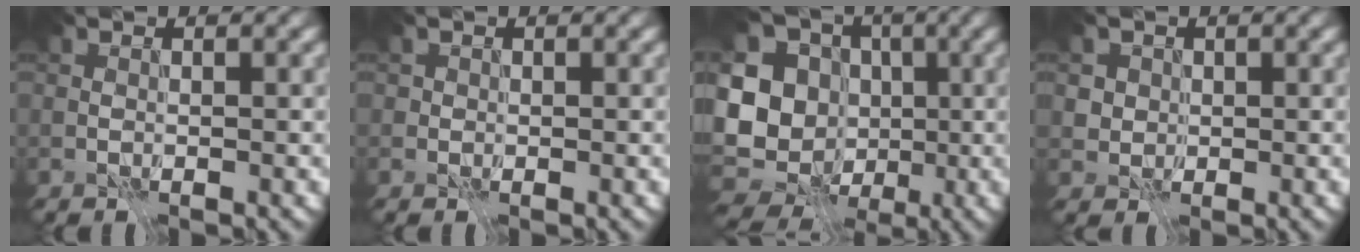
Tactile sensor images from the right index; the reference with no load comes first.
{"total": 0.5, "force": [0.1, 0.5, 0.0], "torque": [0.007, 0.000, -0.003]}
{"total": 12.9, "force": [-1.4, 11.4, 5.9], "torque": [-0.142, -0.003, -0.036]}
{"total": 2.2, "force": [0.7, 2.0, 0.6], "torque": [-0.008, 0.001, 0.021]}